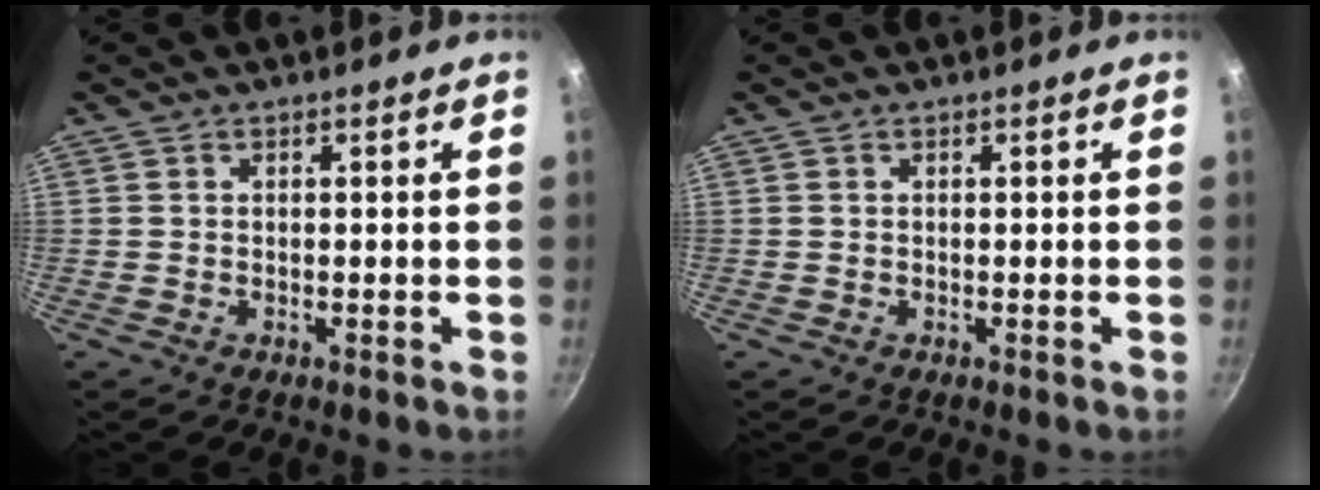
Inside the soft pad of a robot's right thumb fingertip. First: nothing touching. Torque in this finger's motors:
{"motor_torque": [0.00, 0.00, 0.00, 0.00, 0.00]}